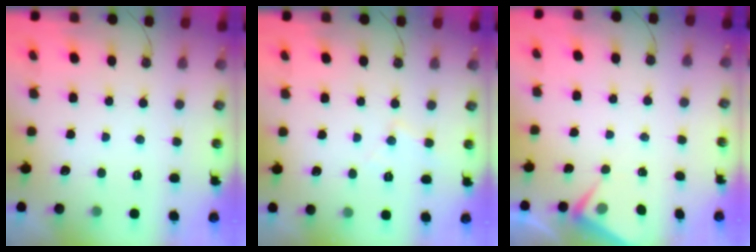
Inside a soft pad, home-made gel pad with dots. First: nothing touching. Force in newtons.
{"total": 5.6, "press": 5.6, "slide": 0.4}
{"total": 4.4, "press": 4.3, "slide": 0.5}